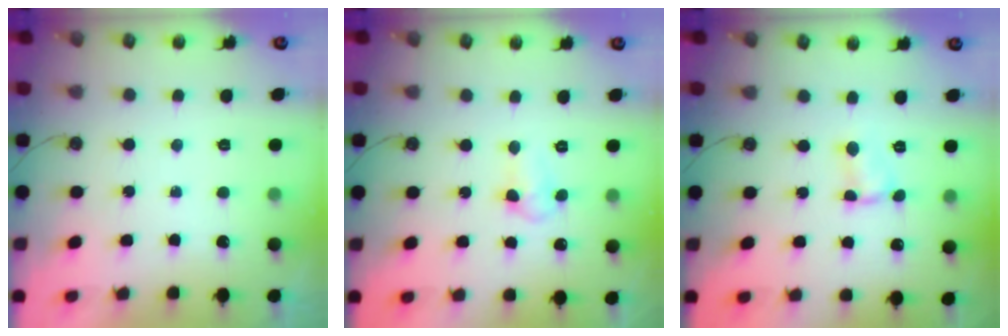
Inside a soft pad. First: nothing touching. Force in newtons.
{"total": 4.6, "press": 3.6, "slide": 2.9}
{"total": 1.6, "press": 1.6, "slide": 0.2}